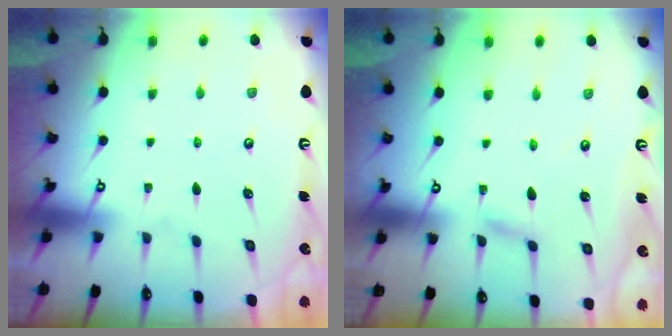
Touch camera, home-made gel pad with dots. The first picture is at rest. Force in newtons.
{"total": 2.0, "press": 2.0, "slide": 0.2}